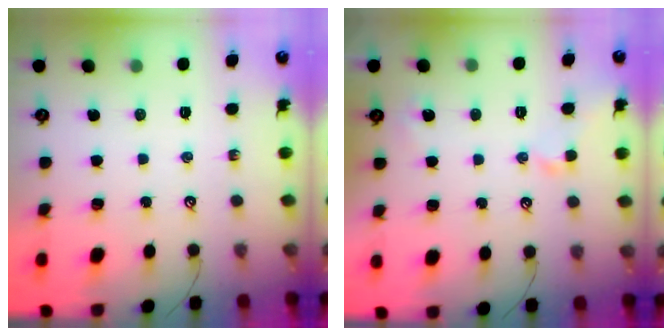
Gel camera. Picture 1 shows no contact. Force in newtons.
{"total": 2.3, "press": 2.2, "slide": 0.6}